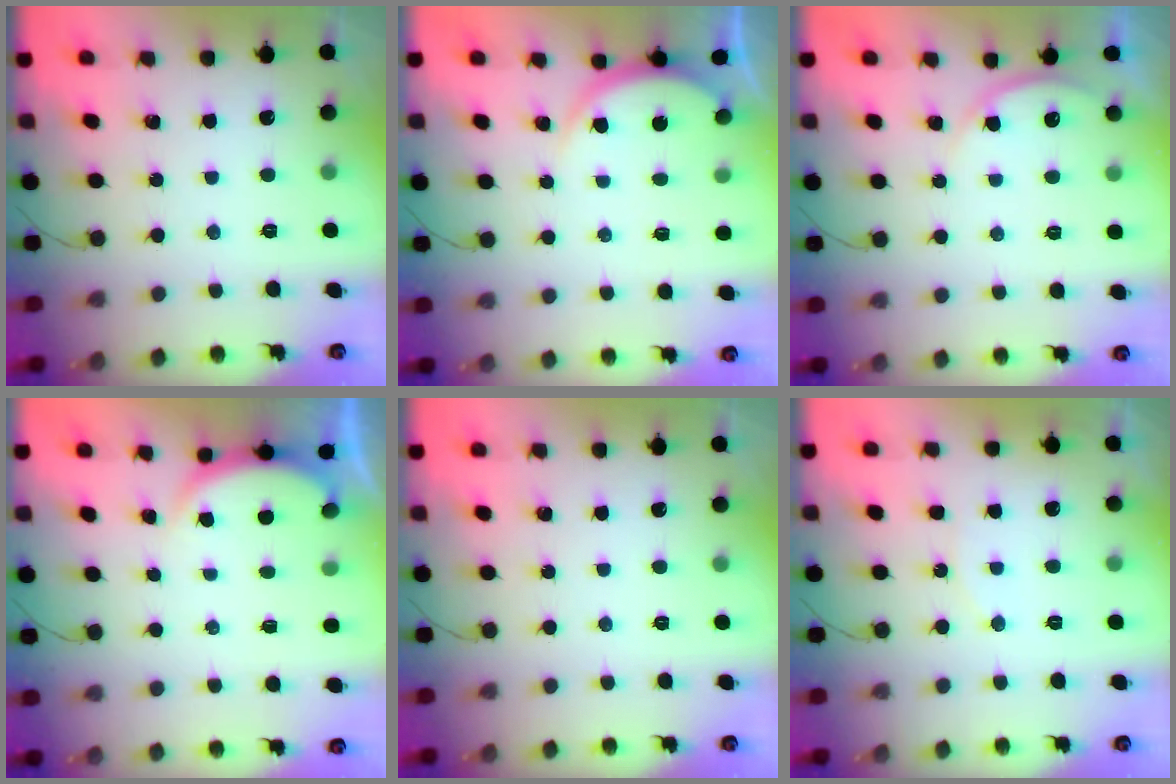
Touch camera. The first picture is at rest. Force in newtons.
{"total": 4.6, "press": 4.6, "slide": 0.4}
{"total": 3.6, "press": 3.4, "slide": 1.2}
{"total": 2.8, "press": 2.7, "slide": 0.6}
{"total": 0.0}
{"total": 5.1, "press": 4.7, "slide": 2.2}